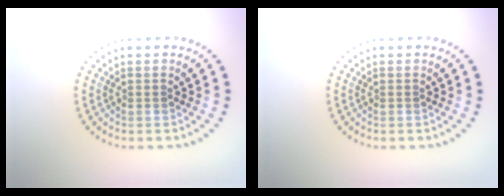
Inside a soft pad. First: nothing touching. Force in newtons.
{"total": 0.0}